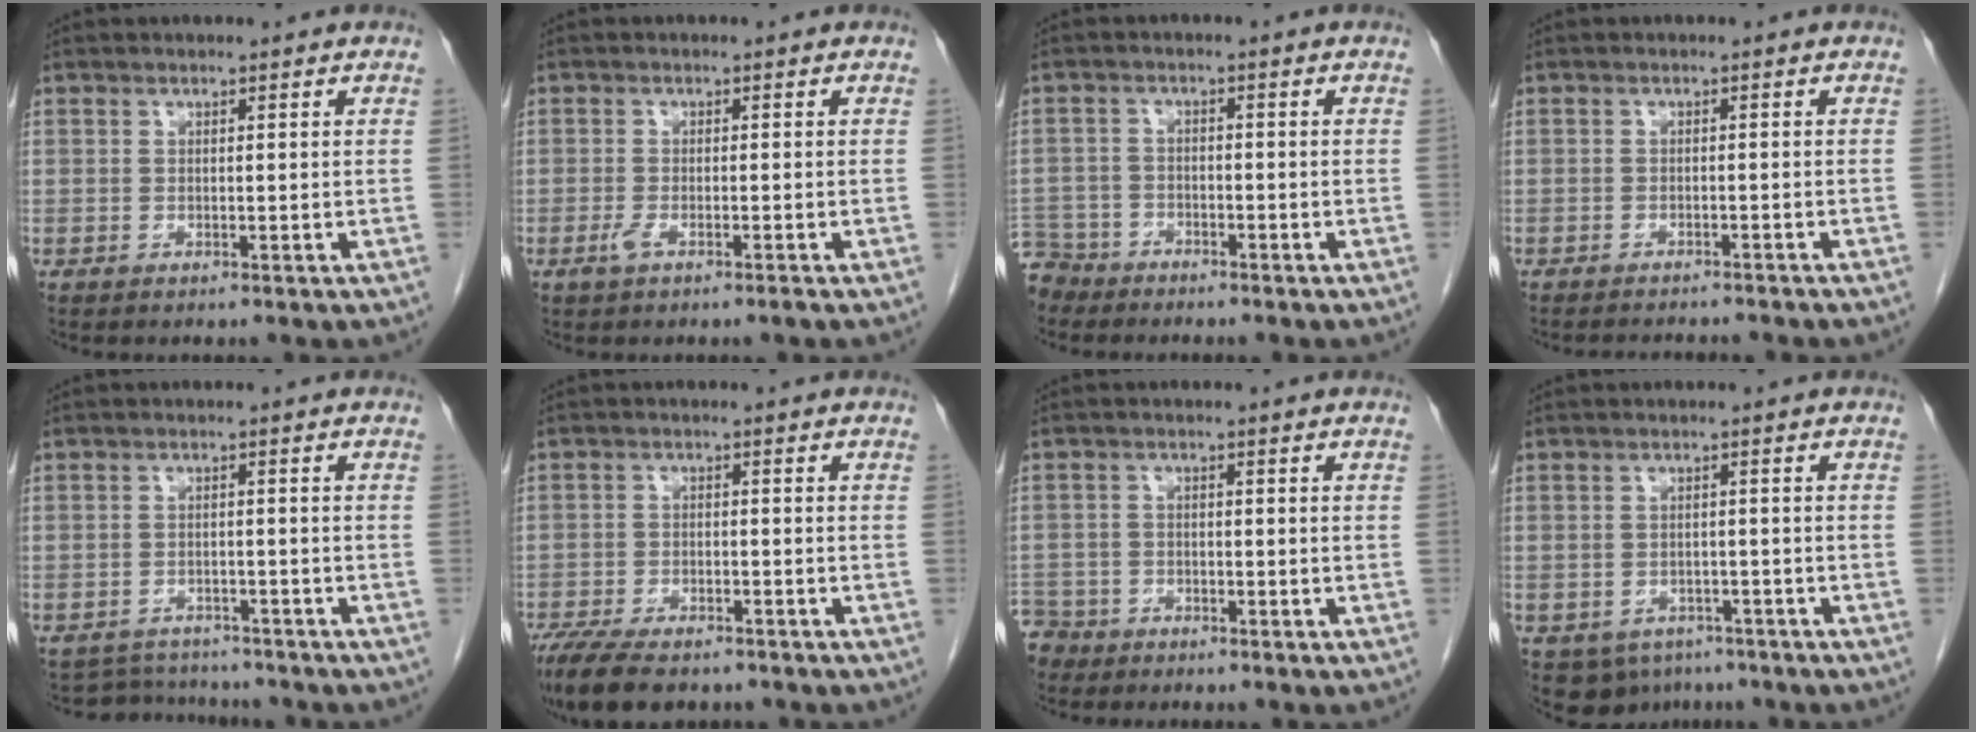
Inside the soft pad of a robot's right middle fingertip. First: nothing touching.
{"total": 1.9, "force": [-1.2, 0.2, 1.4], "torque": [-0.032, -0.003, -0.025]}
{"total": 6.0, "force": [-5.4, 2.6, -0.4], "torque": [0.007, -0.006, -0.104]}
{"total": 6.6, "force": [-6.2, 0.9, 2.2], "torque": [-0.026, -0.006, -0.076]}
{"total": 5.3, "force": [-5.2, 1.2, -0.5], "torque": [0.007, 0.013, -0.074]}
{"total": 11.4, "force": [-9.0, 4.0, 5.8], "torque": [-0.106, -0.013, -0.141]}
{"total": 4.9, "force": [-4.1, 2.5, -0.5], "torque": [0.010, -0.001, -0.081]}
{"total": 6.3, "force": [-4.3, 4.4, 1.2], "torque": [-0.015, 0.005, -0.056]}